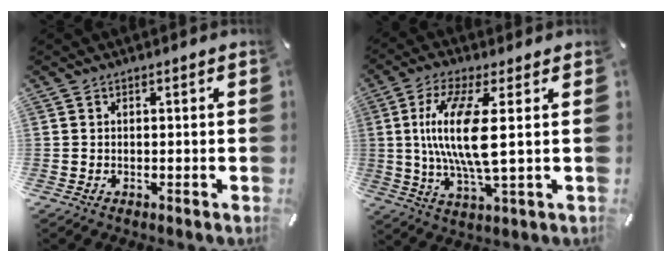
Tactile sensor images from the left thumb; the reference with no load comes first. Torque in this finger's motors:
{"motor_torque": [-0.35, 2.46, 2.25, -0.07, 0.86]}